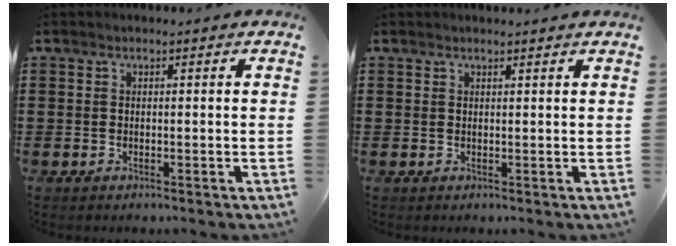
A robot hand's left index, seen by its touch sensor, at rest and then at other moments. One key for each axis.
{"total": 0.9, "fx": 0.9, "fy": -0.1, "fz": 0.2, "tx": -0.005, "ty": -0.002, "tz": 0.017}